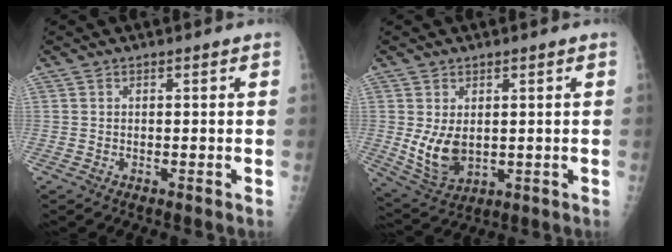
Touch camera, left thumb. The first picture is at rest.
{"total": 7.6, "force": [0.4, 5.1, 5.6], "torque": [-0.094, -0.019, 0.027]}